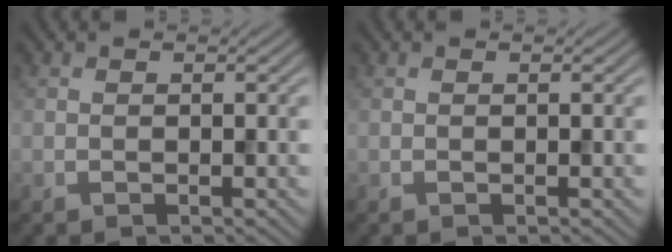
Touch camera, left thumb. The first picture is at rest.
{"total": 0.0}